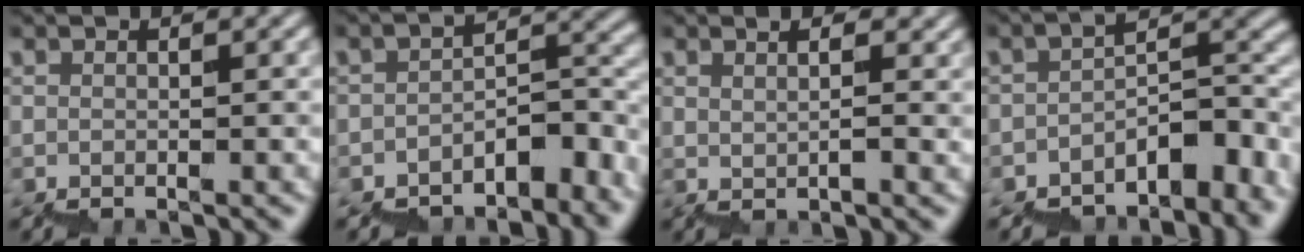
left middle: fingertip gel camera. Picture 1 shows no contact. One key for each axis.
{"total": 5.4, "fx": -3.7, "fy": 2.5, "fz": 3.1, "tx": -0.037, "ty": 0.009, "tz": -0.063}
{"total": 2.3, "fx": 1.8, "fy": 0.5, "fz": 1.4, "tx": -0.007, "ty": 0.006, "tz": 0.035}
{"total": 6.8, "fx": -4.1, "fy": 3.4, "fz": 4.2, "tx": -0.047, "ty": 0.010, "tz": -0.068}